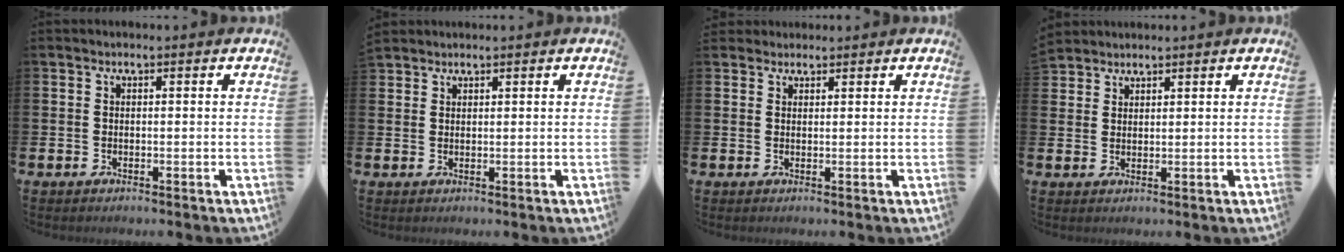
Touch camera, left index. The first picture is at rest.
{"total": 1.7, "force": [1.6, 0.5, -0.1], "torque": [0.010, -0.003, 0.029]}
{"total": 2.0, "force": [1.8, 0.8, -0.1], "torque": [0.009, -0.002, 0.032]}
{"total": 2.6, "force": [2.5, 0.6, -0.4], "torque": [0.013, -0.011, 0.047]}